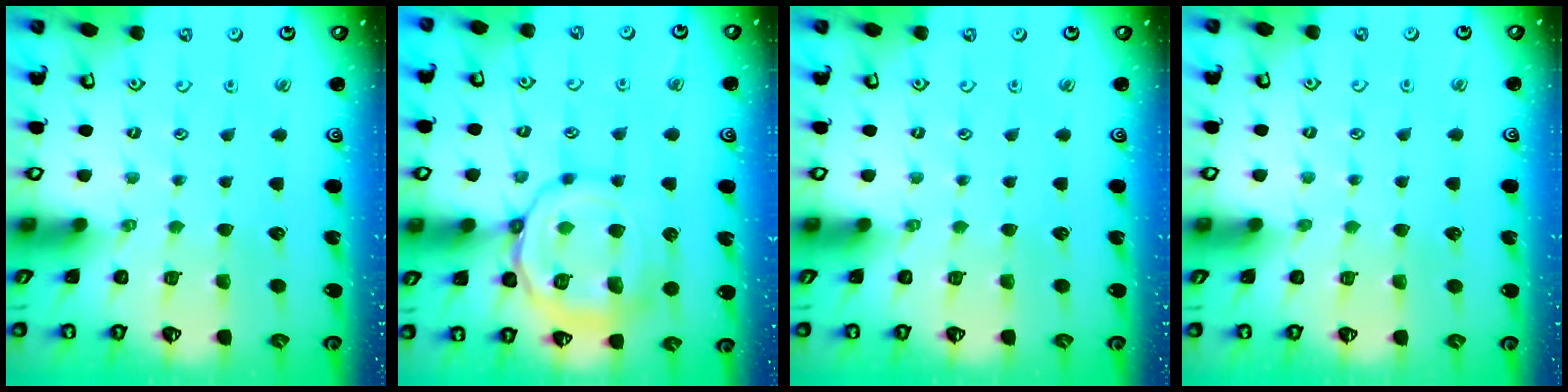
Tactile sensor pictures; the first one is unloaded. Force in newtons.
{"total": 14.4, "press": 14.4, "slide": 1.1}
{"total": 0.0}
{"total": 0.8, "press": 0.8, "slide": 0.1}